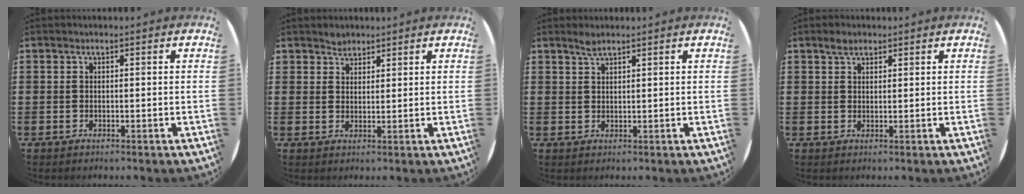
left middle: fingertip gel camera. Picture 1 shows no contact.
{"total": 2.0, "force": [1.8, 0.9, -0.1], "torque": [0.008, -0.002, 0.035]}
{"total": 1.4, "force": [1.3, 0.1, 0.6], "torque": [-0.013, 0.000, 0.025]}
{"total": 2.0, "force": [1.6, 0.9, 0.8], "torque": [-0.009, 0.002, 0.028]}